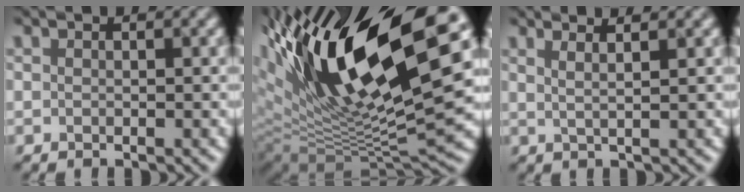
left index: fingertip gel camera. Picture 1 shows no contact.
{"total": 15.6, "force": [5.0, 5.1, 13.9], "torque": [-0.270, 0.015, 0.101]}
{"total": 1.9, "force": [1.1, 0.1, 1.5], "torque": [-0.036, 0.012, 0.016]}